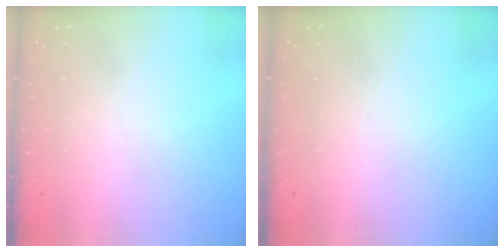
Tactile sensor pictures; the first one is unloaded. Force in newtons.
{"total": 0.0}